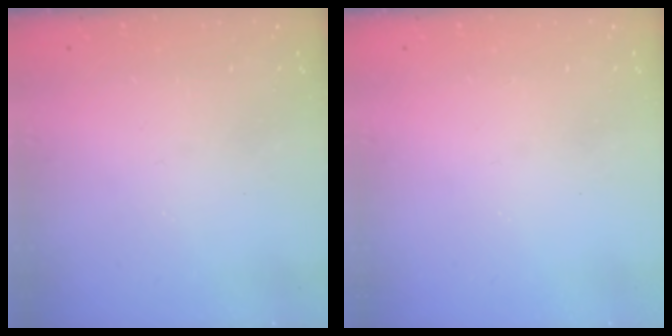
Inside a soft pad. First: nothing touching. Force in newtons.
{"total": 0.0}